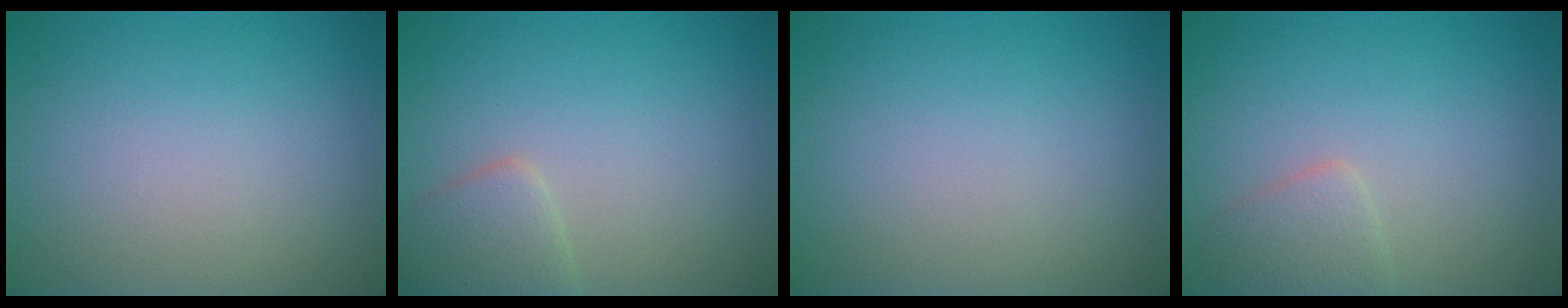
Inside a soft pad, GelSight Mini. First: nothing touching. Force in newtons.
{"total": 2.3, "press": 2.3, "slide": 0.1}
{"total": 0.0}
{"total": 1.9, "press": 1.9, "slide": 0.0}